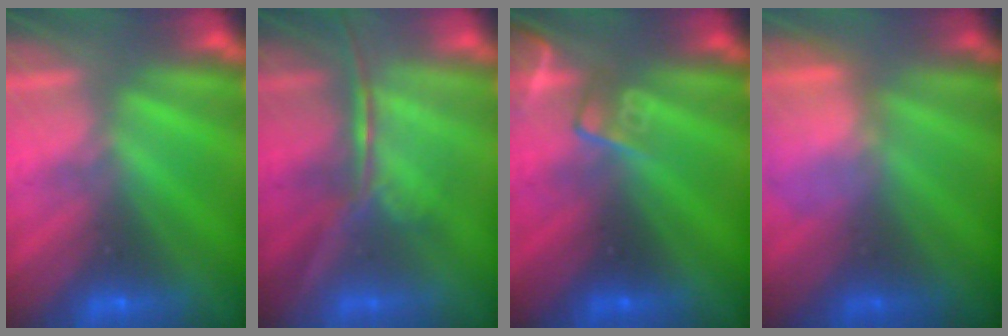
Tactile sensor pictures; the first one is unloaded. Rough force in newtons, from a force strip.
{"total": 1.6}
{"total": 2.5}
{"total": 3.5}